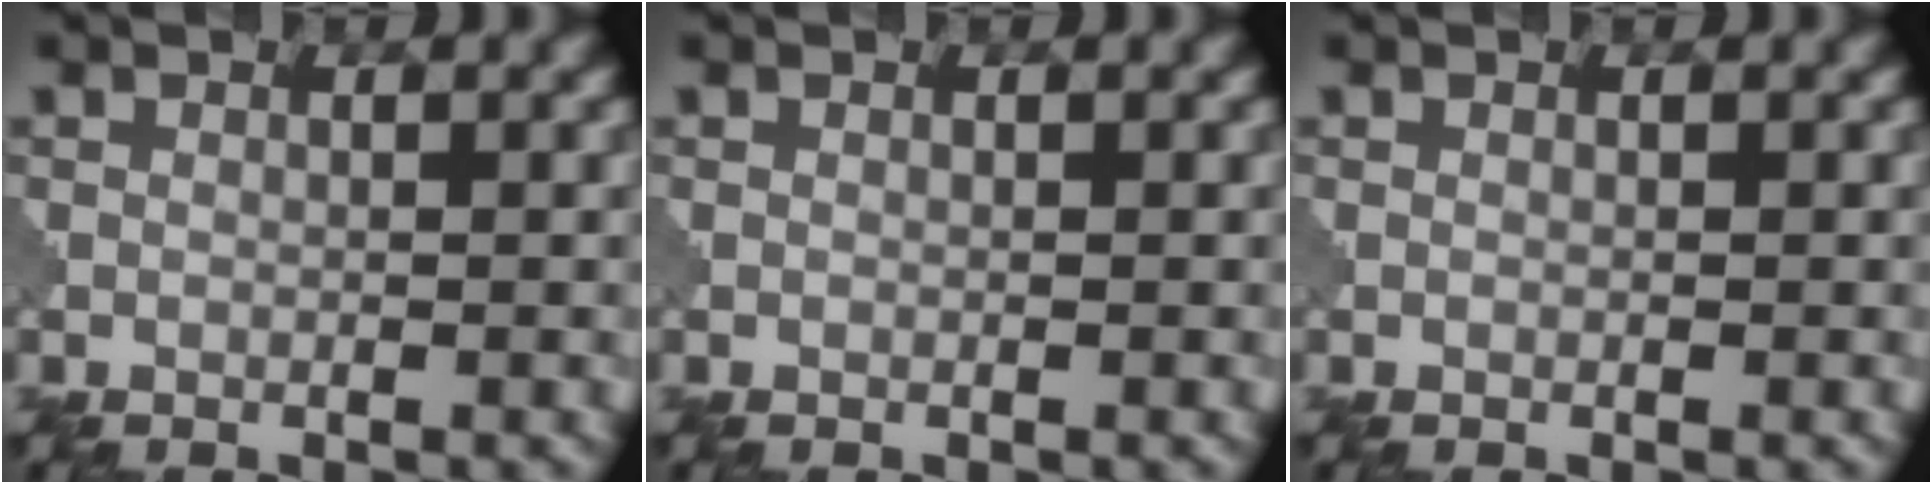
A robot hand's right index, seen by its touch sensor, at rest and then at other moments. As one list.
[{"total": 0.0}, {"total": 0.0}]